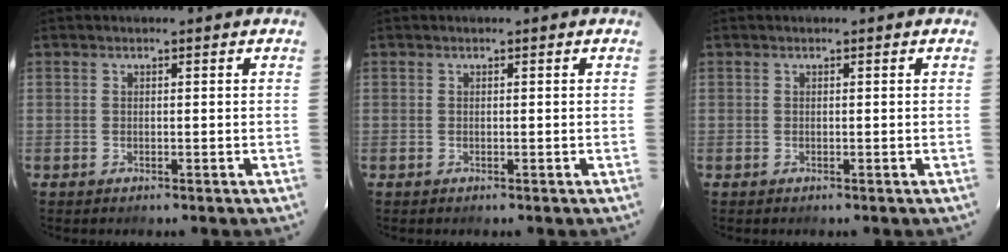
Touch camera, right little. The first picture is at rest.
{"total": 0.0}
{"total": 0.0}